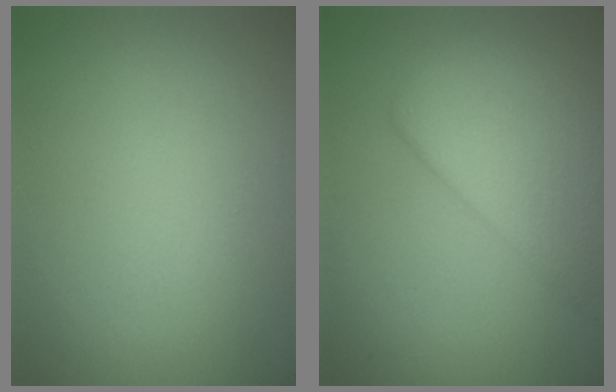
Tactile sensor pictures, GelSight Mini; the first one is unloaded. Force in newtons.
{"total": 6.4, "press": 6.4, "slide": 0.4}